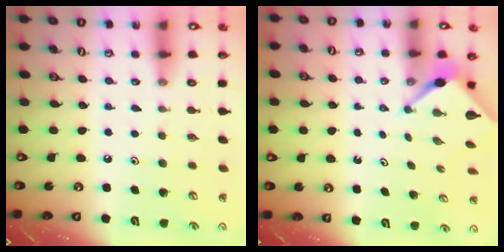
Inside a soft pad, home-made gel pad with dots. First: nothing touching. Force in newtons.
{"total": 3.0, "press": 3.0, "slide": 0.2}